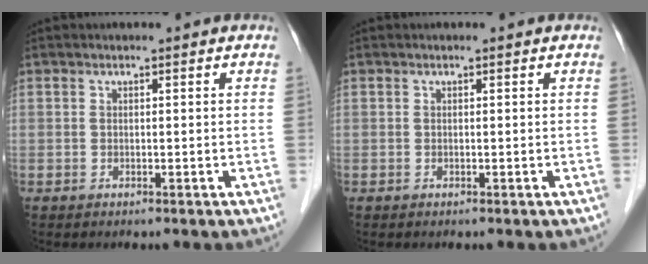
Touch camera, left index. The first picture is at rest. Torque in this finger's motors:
{"motor_torque": [-0.03, -0.01, 0.00, 0.00]}